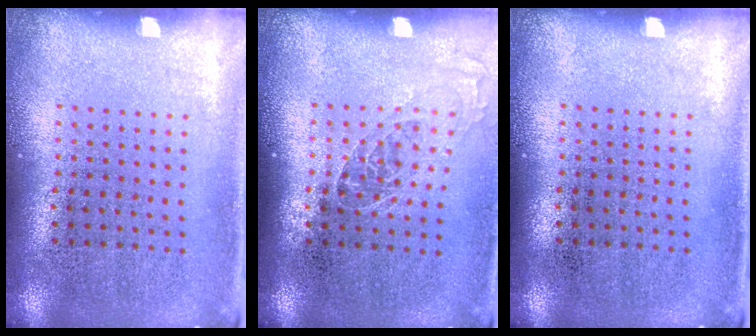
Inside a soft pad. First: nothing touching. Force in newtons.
{"total": 1.0, "press": 0.9, "slide": 0.4}
{"total": 0.0}